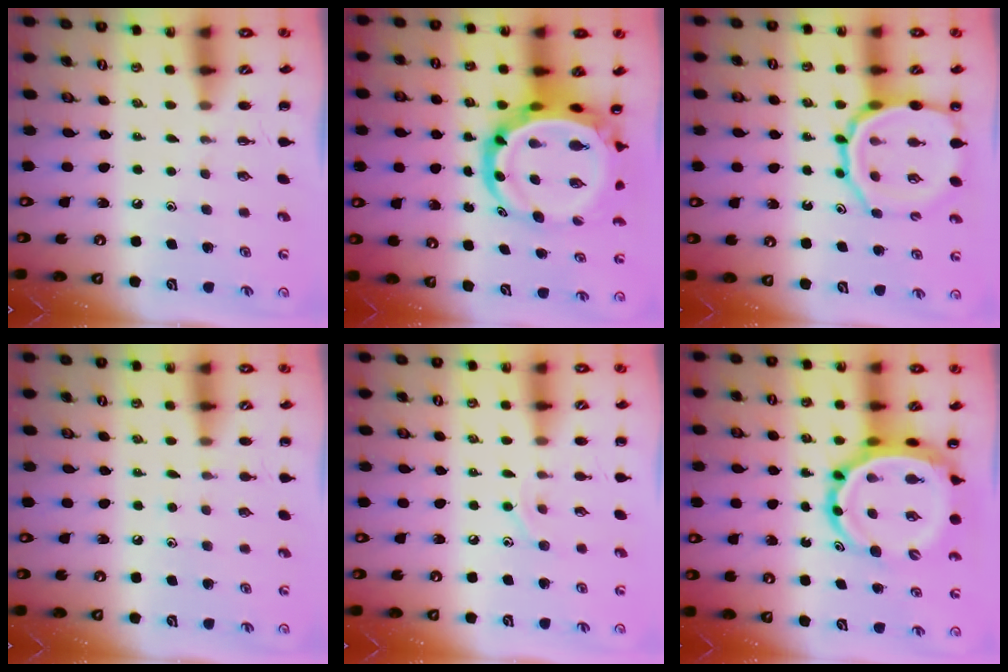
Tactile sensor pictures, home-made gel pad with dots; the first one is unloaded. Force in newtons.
{"total": 14.2, "press": 13.7, "slide": 4.0}
{"total": 15.4, "press": 15.2, "slide": 2.4}
{"total": 4.0, "press": 3.7, "slide": 1.5}
{"total": 7.8, "press": 7.6, "slide": 1.6}
{"total": 10.8, "press": 10.4, "slide": 2.9}